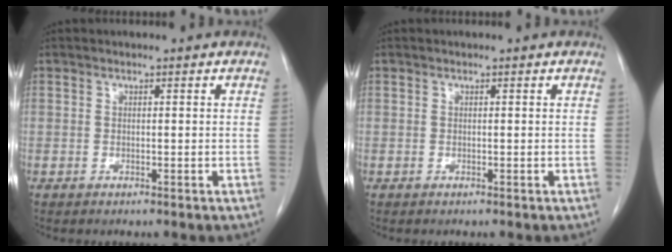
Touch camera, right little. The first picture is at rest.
{"total": 0.0}